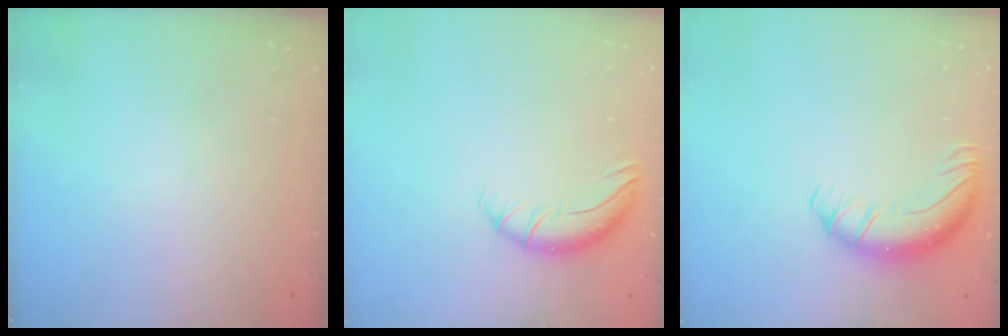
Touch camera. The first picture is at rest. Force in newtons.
{"total": 6.9, "press": 6.8, "slide": 1.4}
{"total": 11.1, "press": 10.9, "slide": 2.4}